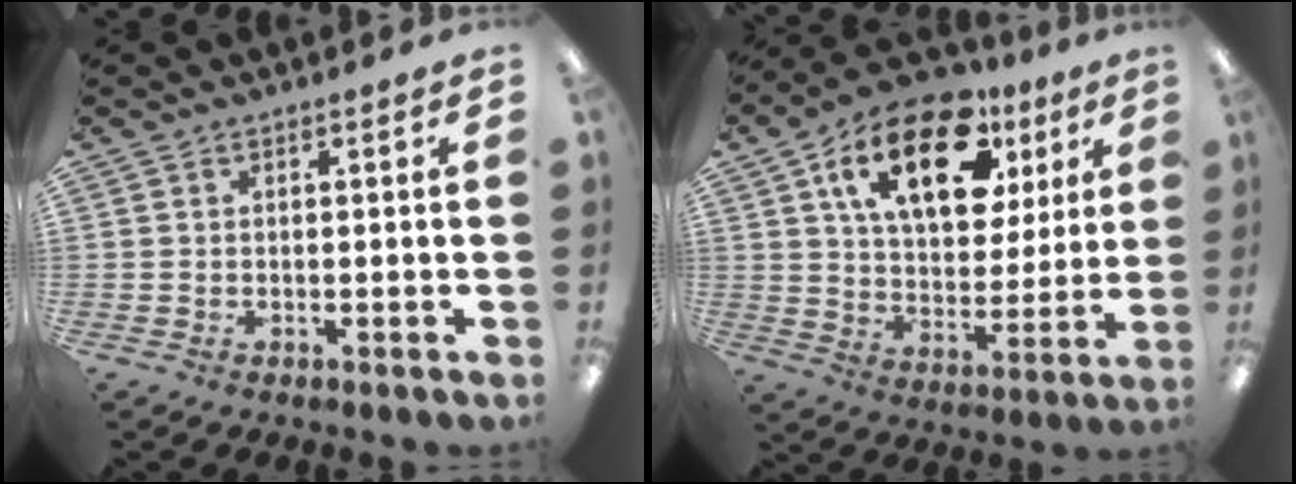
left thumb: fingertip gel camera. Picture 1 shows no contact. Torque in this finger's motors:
{"motor_torque": [1.94, 2.20, 1.49, -1.28, 0.32]}